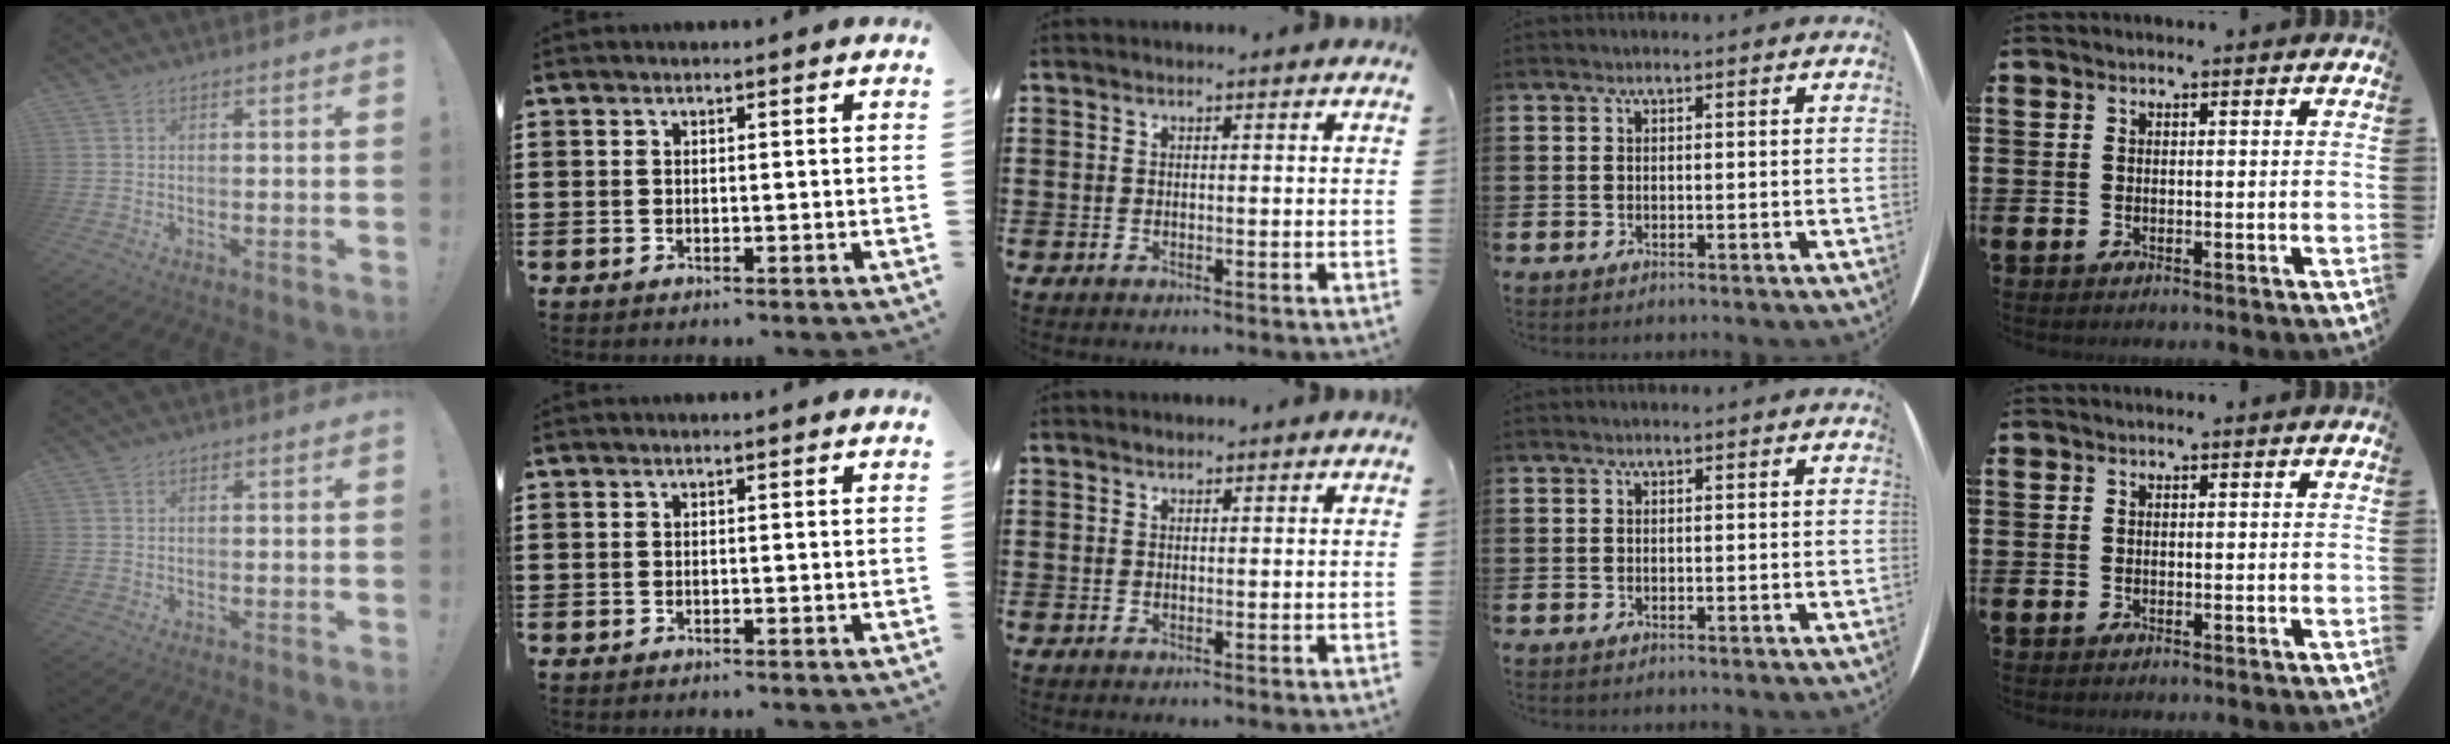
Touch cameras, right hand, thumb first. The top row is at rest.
{"middle": {"total": 0.5, "force": [0.4, 0.3, -0.1], "torque": [-0.001, -0.001, 0.009]}}